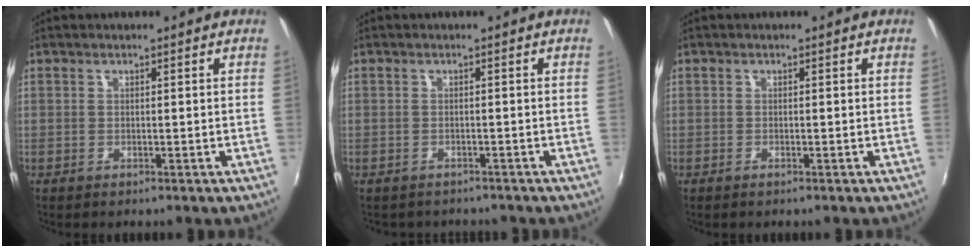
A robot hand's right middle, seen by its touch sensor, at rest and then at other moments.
{"total": 2.8, "force": [-2.5, 1.2, 0.5], "torque": [-0.017, -0.011, -0.033]}
{"total": 0.5, "force": [-0.4, 0.1, 0.3], "torque": [-0.006, 0.000, -0.009]}